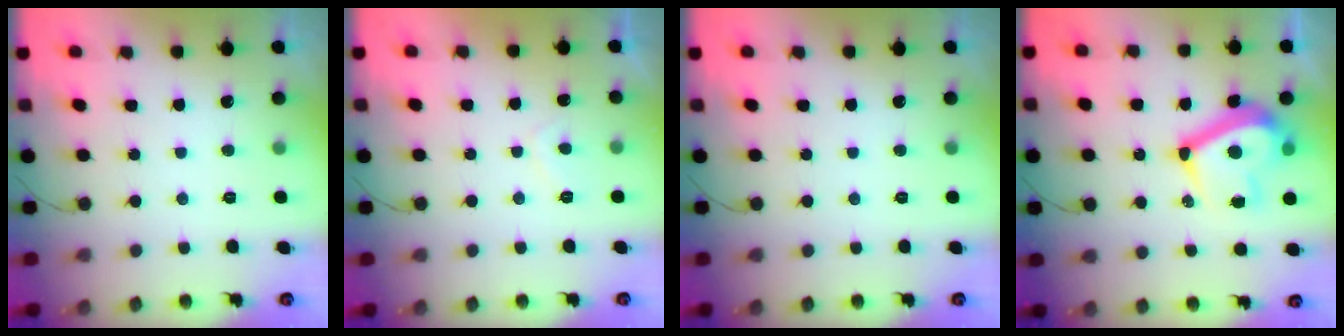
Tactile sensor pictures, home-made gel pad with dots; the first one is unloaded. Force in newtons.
{"total": 2.1, "press": 2.0, "slide": 0.9}
{"total": 0.0}
{"total": 14.2, "press": 14.0, "slide": 2.4}